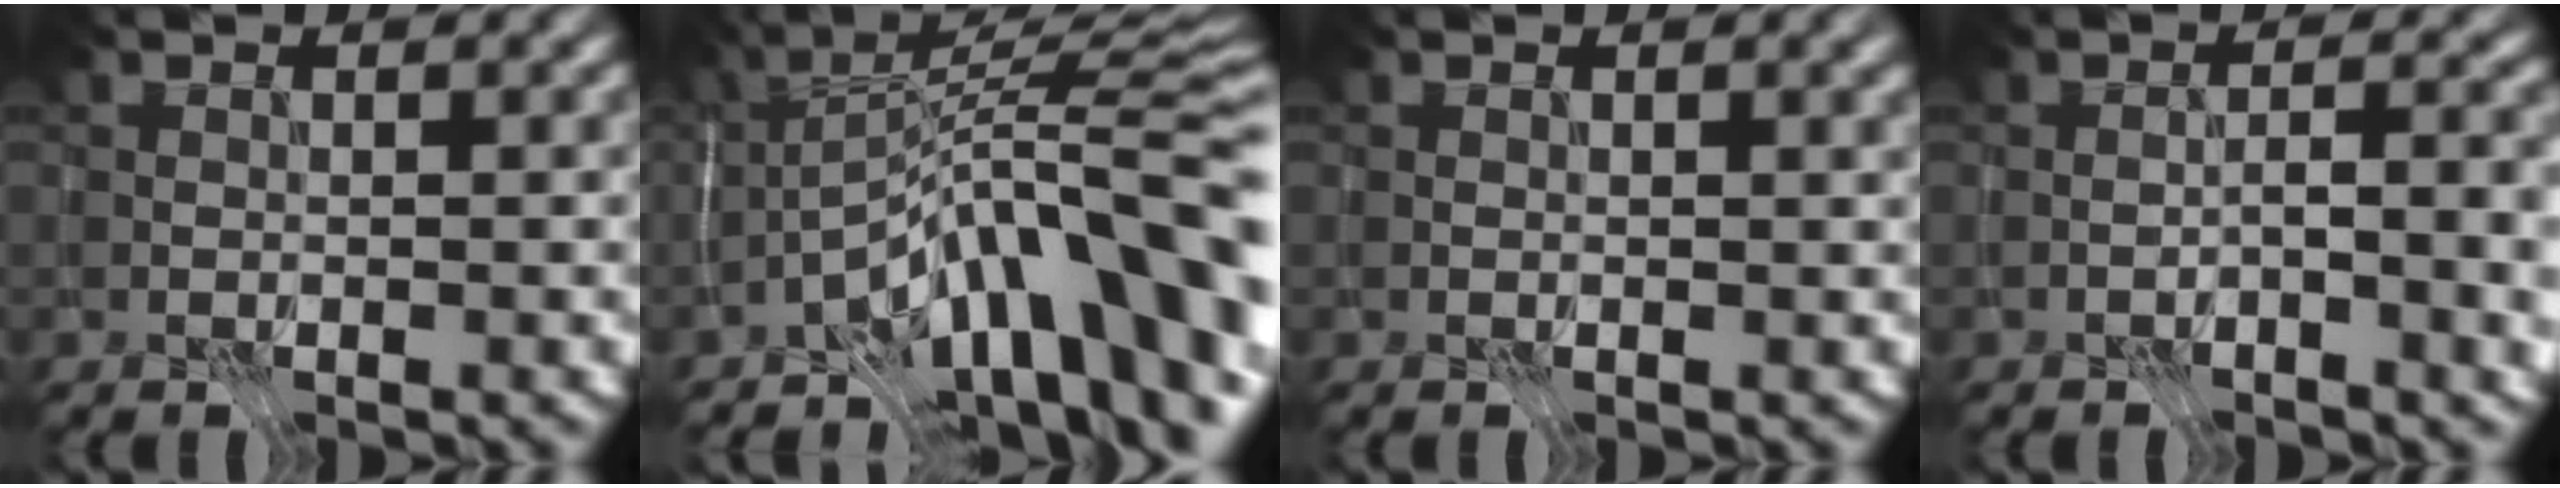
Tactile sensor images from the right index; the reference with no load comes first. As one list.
[{"total": 13.8, "force": [-6.8, 3.4, 11.5], "torque": [-0.162, 0.030, -0.115]}, {"total": 1.0, "force": [0.6, 0.1, 0.8], "torque": [-0.012, 0.003, 0.007]}, {"total": 4.0, "force": [-1.4, 1.0, 3.6], "torque": [-0.059, 0.004, -0.025]}]